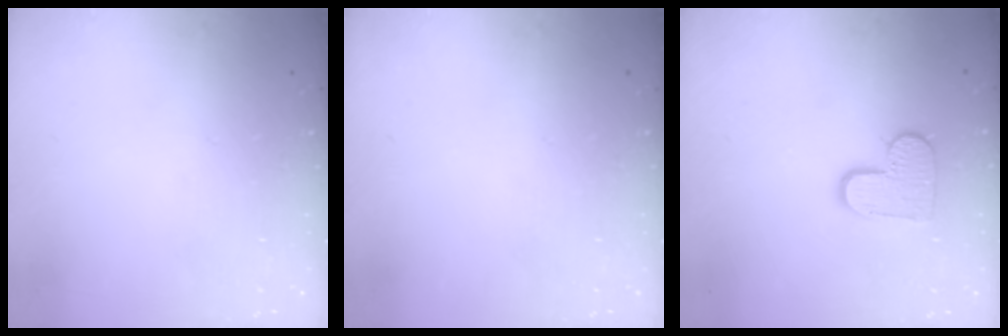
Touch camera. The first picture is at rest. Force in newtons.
{"total": 0.0}
{"total": 9.6, "press": 9.6, "slide": 0.6}